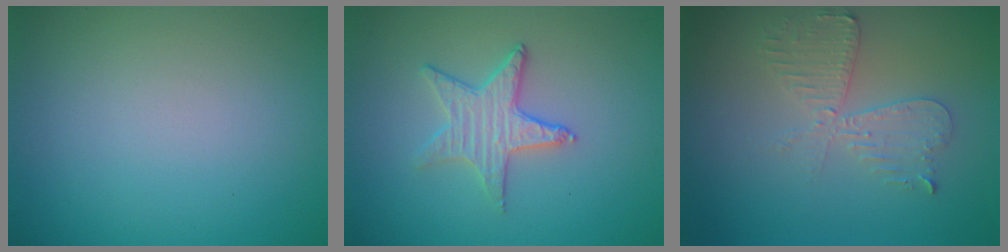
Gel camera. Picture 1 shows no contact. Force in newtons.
{"total": 2.8, "press": 2.7, "slide": 0.7}
{"total": 2.6, "press": 2.5, "slide": 0.5}